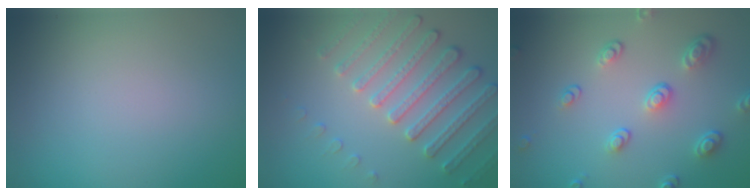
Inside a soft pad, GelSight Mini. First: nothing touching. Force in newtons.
{"total": 4.1, "press": 3.8, "slide": 1.5}
{"total": 3.8, "press": 2.9, "slide": 2.4}